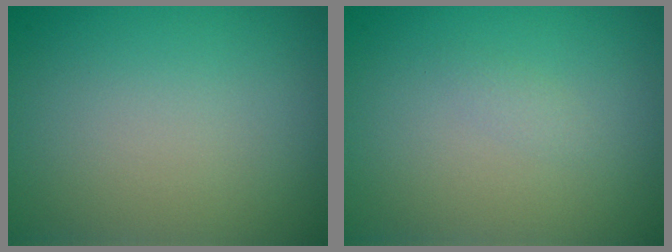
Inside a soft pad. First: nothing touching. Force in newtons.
{"total": 0.6, "press": 0.6, "slide": 0.1}